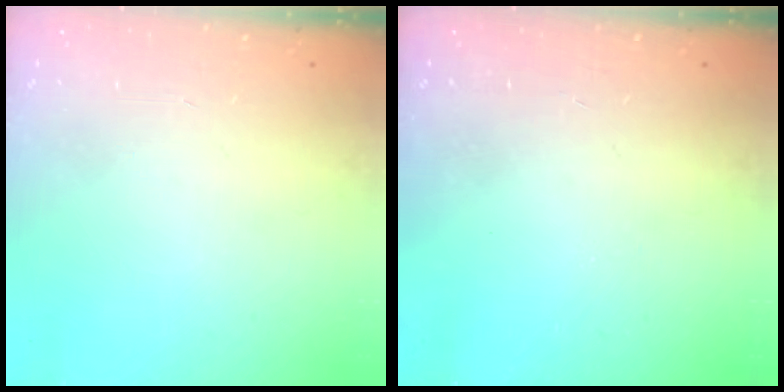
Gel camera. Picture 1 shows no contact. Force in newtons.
{"total": 0.0}